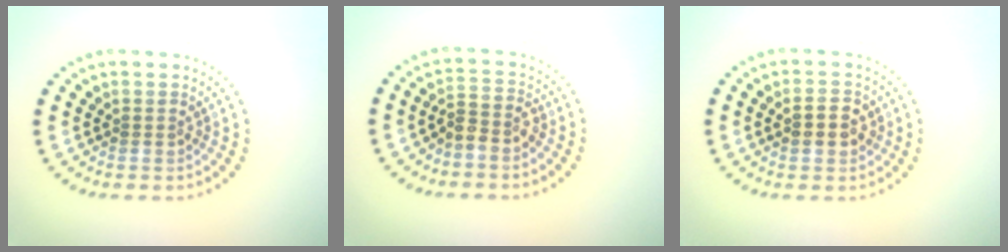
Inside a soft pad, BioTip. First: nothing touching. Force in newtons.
{"total": 2.1, "press": 1.7, "slide": 1.2}
{"total": 2.2, "press": 2.2, "slide": 0.1}